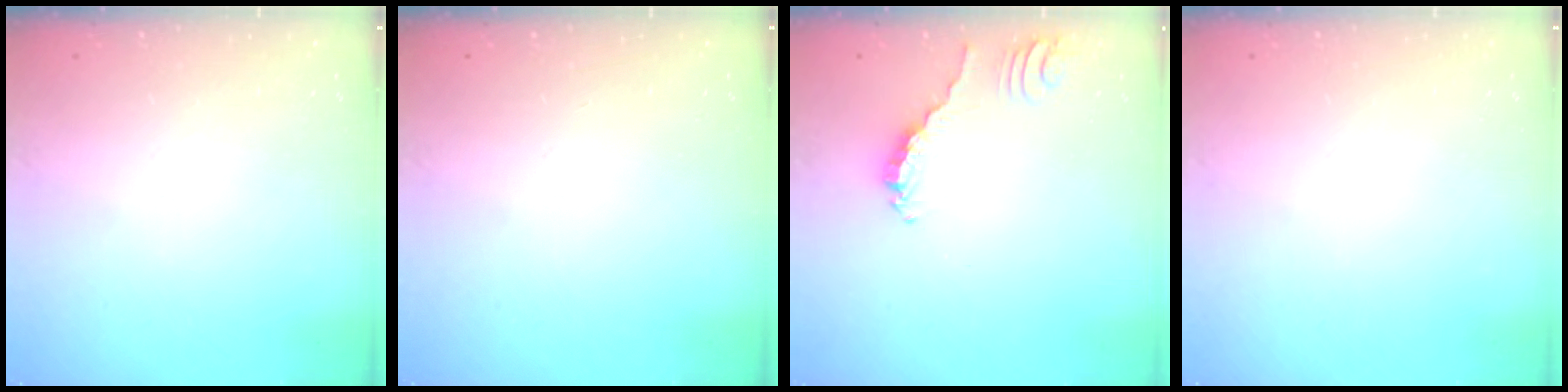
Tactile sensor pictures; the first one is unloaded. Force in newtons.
{"total": 0.0}
{"total": 2.3, "press": 2.3, "slide": 0.2}
{"total": 0.0}